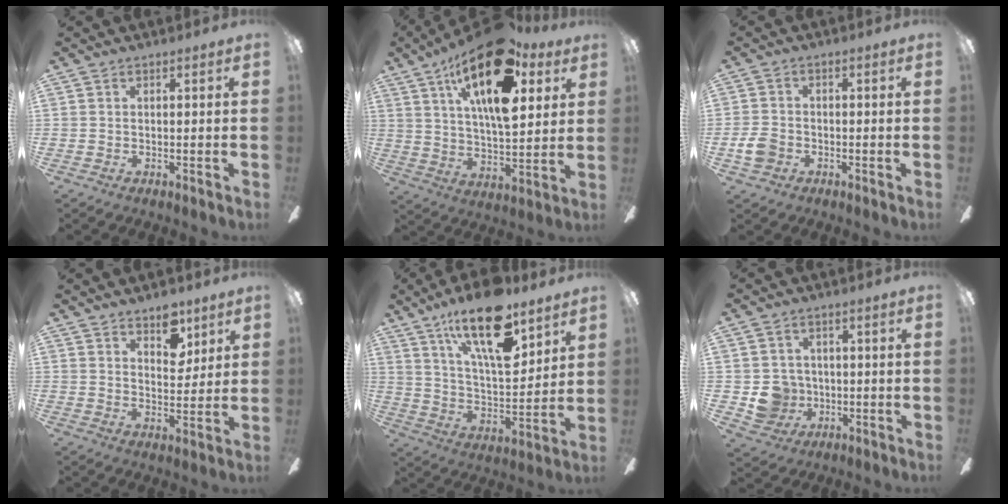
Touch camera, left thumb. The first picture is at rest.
{"total": 23.0, "force": [12.0, 9.4, 17.2], "torque": [-0.283, -0.046, 0.193]}
{"total": 5.1, "force": [-2.0, 3.8, 2.6], "torque": [-0.066, 0.007, -0.040]}
{"total": 7.3, "force": [5.2, 3.8, 3.3], "torque": [-0.023, -0.027, 0.087]}
{"total": 21.9, "force": [13.8, 8.1, 14.9], "torque": [-0.259, -0.071, 0.230]}
{"total": 7.3, "force": [-0.4, 7.2, 1.5], "torque": [-0.049, 0.002, 0.001]}